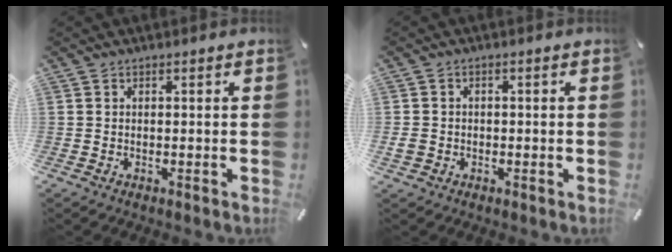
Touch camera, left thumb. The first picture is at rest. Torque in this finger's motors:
{"motor_torque": [0.26, 0.54, 0.11, -0.13, 0.04]}